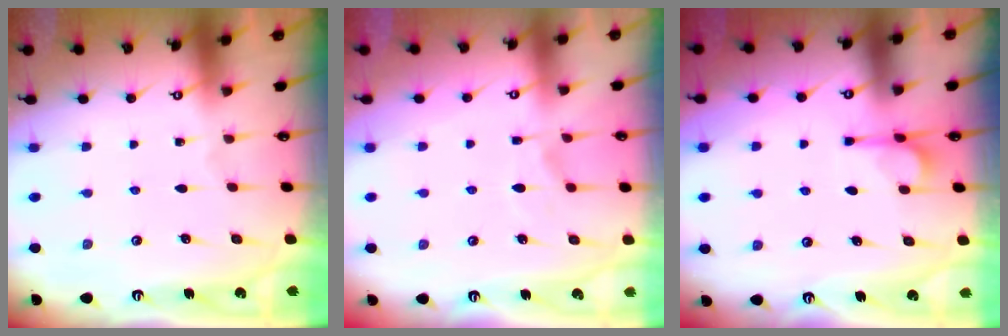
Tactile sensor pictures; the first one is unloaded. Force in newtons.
{"total": 5.2, "press": 5.0, "slide": 1.3}
{"total": 4.3, "press": 4.2, "slide": 0.6}